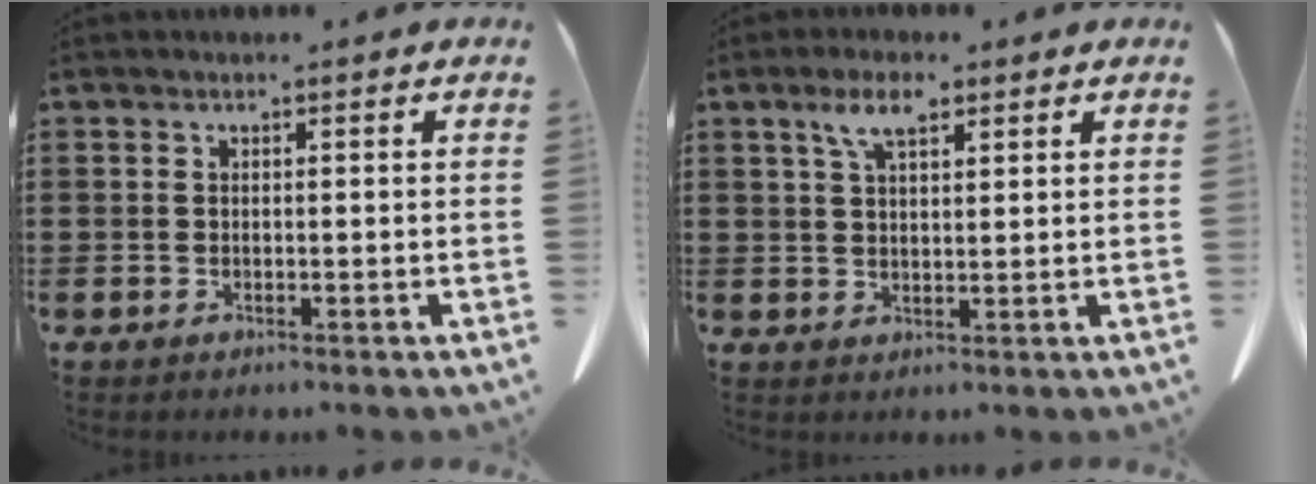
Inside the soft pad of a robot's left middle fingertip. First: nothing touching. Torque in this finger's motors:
{"motor_torque": [0.49, -0.07, 0.16, 0.08]}